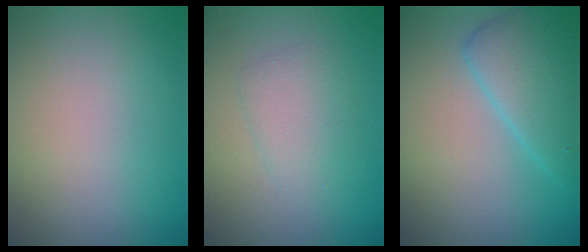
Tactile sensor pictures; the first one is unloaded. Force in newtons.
{"total": 2.4, "press": 2.4, "slide": 0.0}
{"total": 4.9, "press": 4.9, "slide": 0.2}